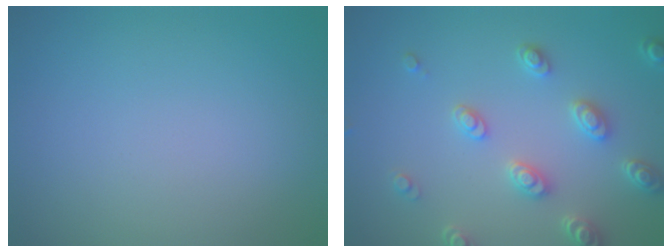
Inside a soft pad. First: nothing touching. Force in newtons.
{"total": 3.6, "press": 3.2, "slide": 1.6}